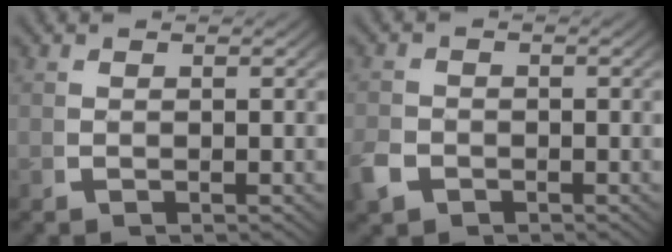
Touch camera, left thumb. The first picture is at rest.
{"total": 2.4, "force": [-1.6, 1.6, 0.8], "torque": [-0.026, -0.009, -0.029]}